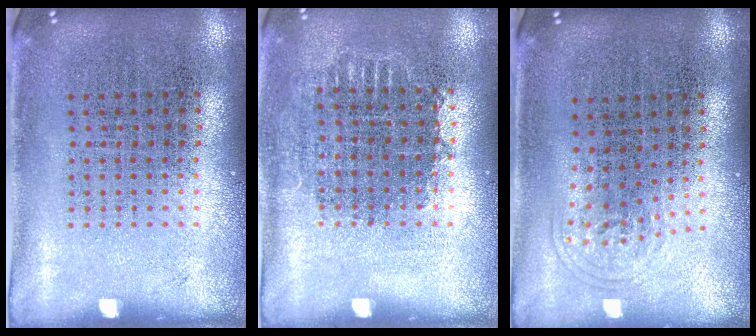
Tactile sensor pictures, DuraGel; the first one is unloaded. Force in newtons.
{"total": 0.8, "press": 0.7, "slide": 0.3}
{"total": 0.9, "press": 0.7, "slide": 0.6}